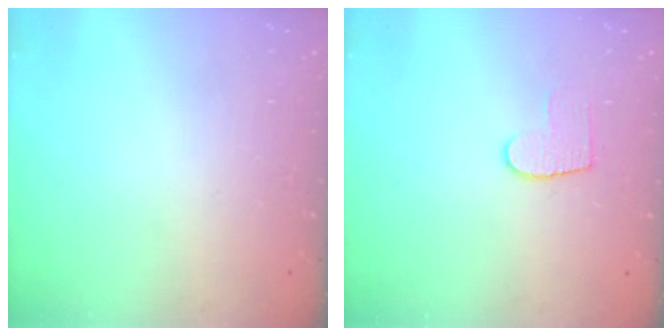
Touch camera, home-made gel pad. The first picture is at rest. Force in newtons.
{"total": 6.3, "press": 6.3, "slide": 0.4}